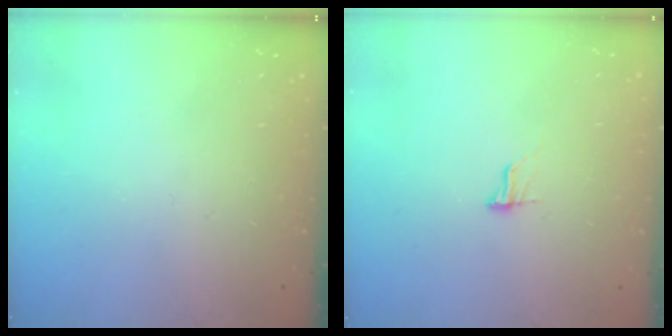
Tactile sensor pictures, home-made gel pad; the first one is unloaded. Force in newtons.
{"total": 7.4, "press": 7.4, "slide": 0.8}